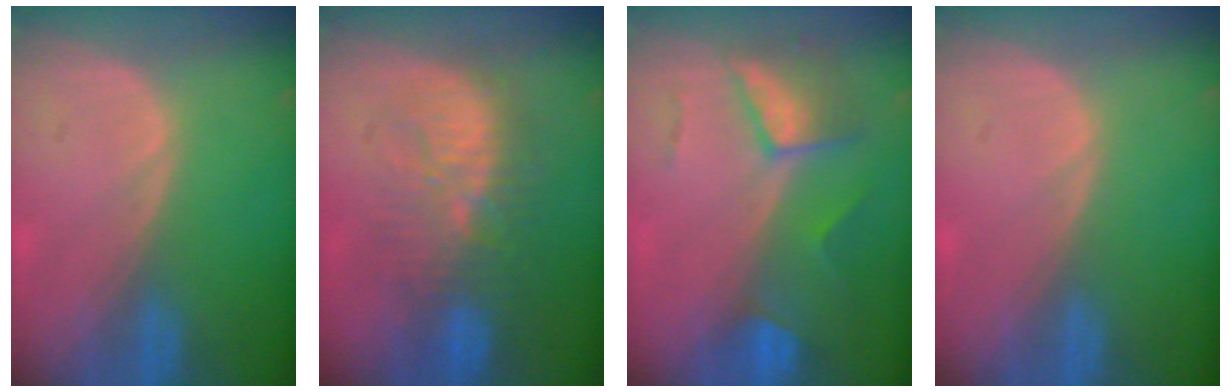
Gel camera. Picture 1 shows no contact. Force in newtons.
{"total": 9.5, "press": 9.1, "slide": 2.6}
{"total": 7.4, "press": 6.6, "slide": 3.5}
{"total": 0.0}